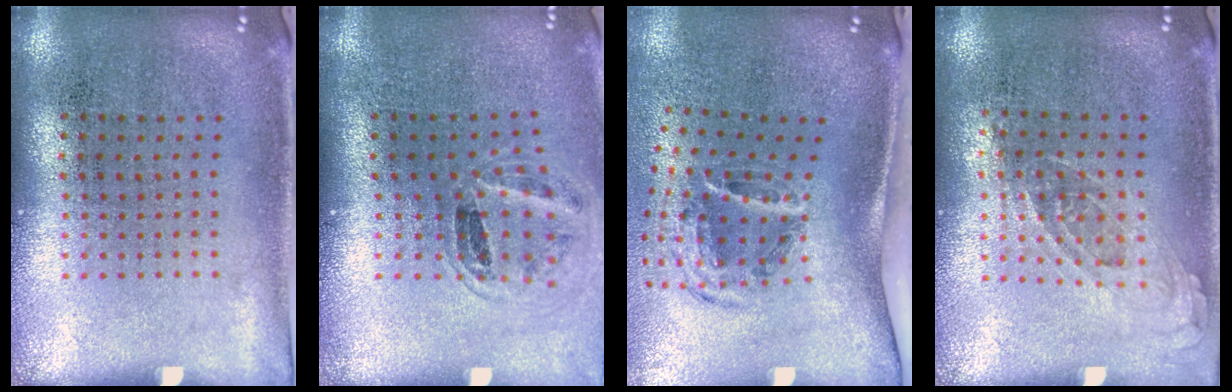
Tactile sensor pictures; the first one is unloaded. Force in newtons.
{"total": 1.1, "press": 1.0, "slide": 0.3}
{"total": 2.0, "press": 1.2, "slide": 1.5}
{"total": 0.8, "press": 0.8, "slide": 0.3}